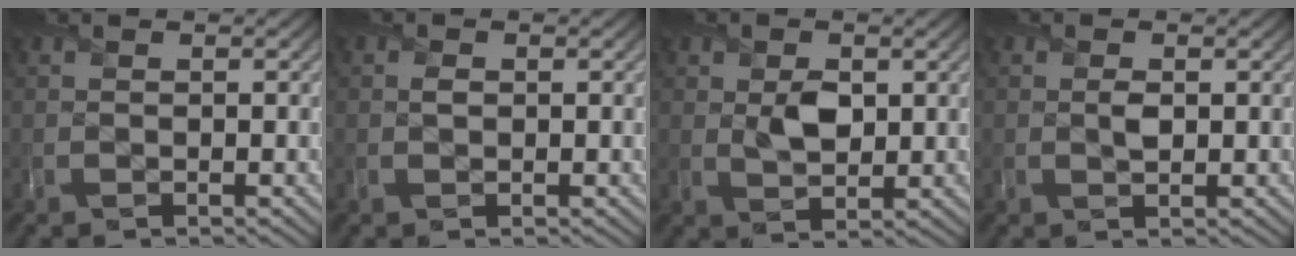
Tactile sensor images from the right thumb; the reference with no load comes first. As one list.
[{"total": 0.8, "force": [0.2, 0.7, 0.4], "torque": [-0.007, 0.001, 0.002]}, {"total": 3.5, "force": [0.8, 2.4, 2.4], "torque": [-0.048, -0.003, 0.016]}, {"total": 1.4, "force": [0.2, 0.9, 1.1], "torque": [-0.020, -0.001, 0.004]}]